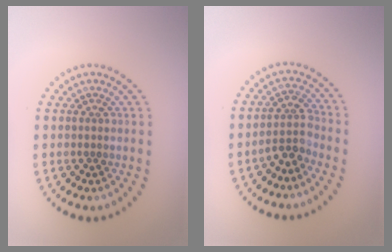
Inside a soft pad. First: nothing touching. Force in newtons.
{"total": 2.7, "press": 1.9, "slide": 1.8}